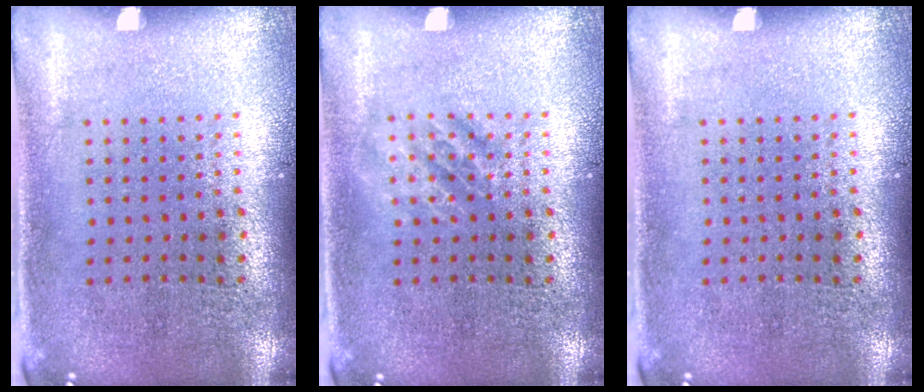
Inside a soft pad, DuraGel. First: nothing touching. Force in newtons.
{"total": 1.4, "press": 1.4, "slide": 0.2}
{"total": 0.0}